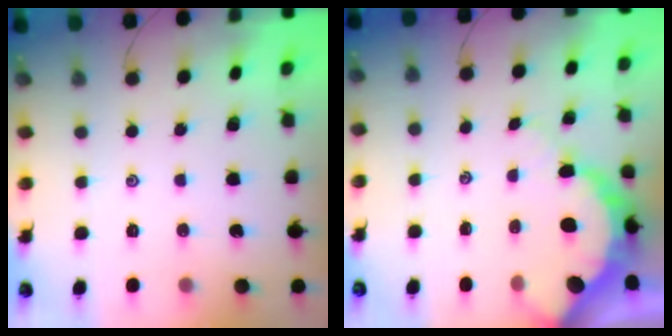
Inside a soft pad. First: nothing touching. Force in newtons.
{"total": 8.3, "press": 8.2, "slide": 0.9}